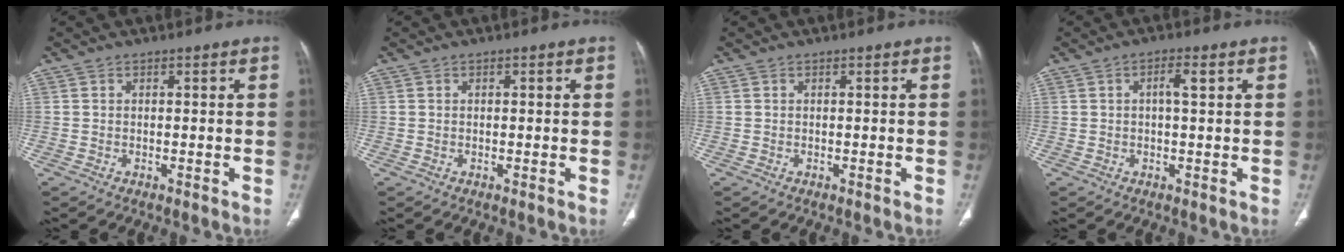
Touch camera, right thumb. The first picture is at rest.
{"total": 0.0}
{"total": 0.0}
{"total": 2.7, "force": [0.7, 0.8, 2.4], "torque": [-0.045, 0.006, 0.012]}